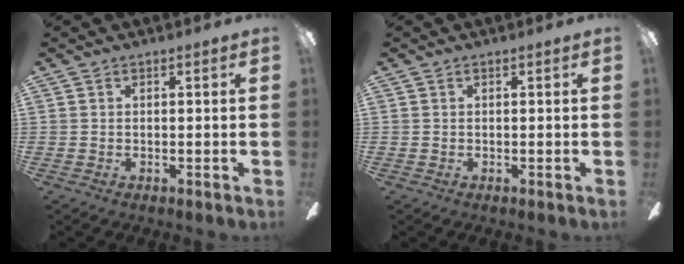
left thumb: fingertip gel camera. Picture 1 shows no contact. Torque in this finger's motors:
{"motor_torque": [-0.04, 0.00, -0.10, 0.03, 0.00]}